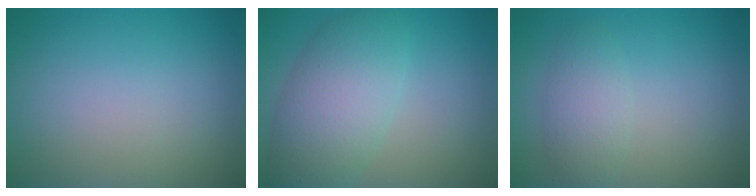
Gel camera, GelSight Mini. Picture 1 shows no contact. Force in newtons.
{"total": 6.2, "press": 6.2, "slide": 0.1}
{"total": 2.5, "press": 2.5, "slide": 0.2}